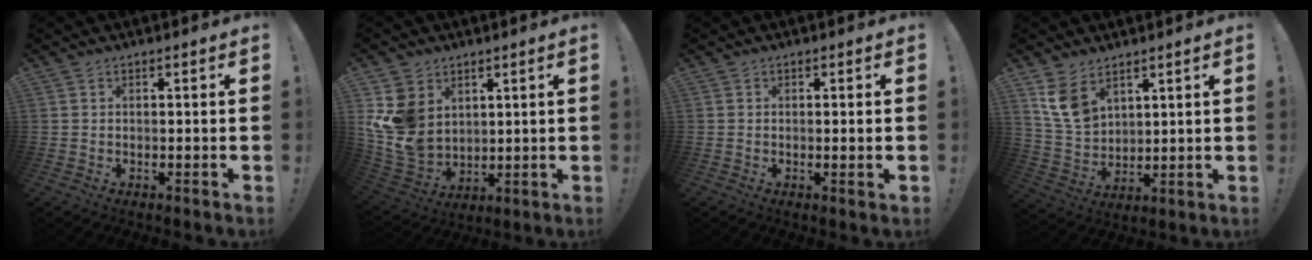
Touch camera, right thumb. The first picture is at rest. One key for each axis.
{"total": 12.3, "fx": 3.9, "fy": 10.0, "fz": 6.1, "tx": -0.135, "ty": -0.031, "tz": 0.083}
{"total": 1.4, "fx": 0.2, "fy": 0.0, "fz": 1.4, "tx": -0.025, "ty": 0.000, "tz": 0.002}
{"total": 10.5, "fx": 6.4, "fy": 6.5, "fz": 5.1, "tx": -0.086, "ty": -0.034, "tz": 0.130}